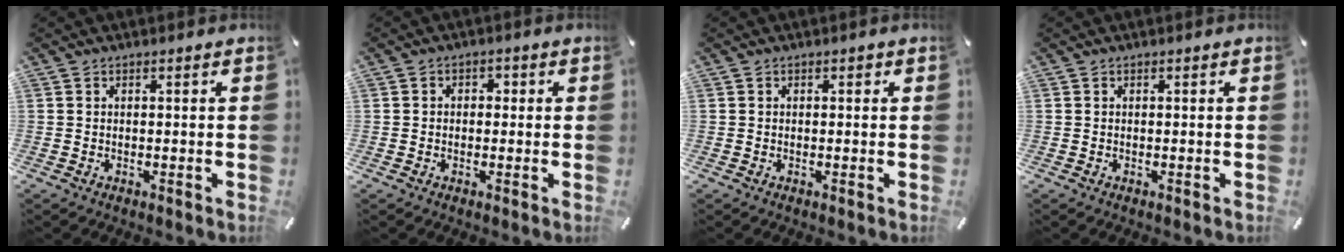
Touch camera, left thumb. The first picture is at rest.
{"total": 2.2, "force": [-0.9, 1.9, 0.8], "torque": [-0.016, 0.011, -0.021]}
{"total": 0.9, "force": [-0.1, 0.8, 0.4], "torque": [-0.007, 0.007, -0.004]}
{"total": 0.0}